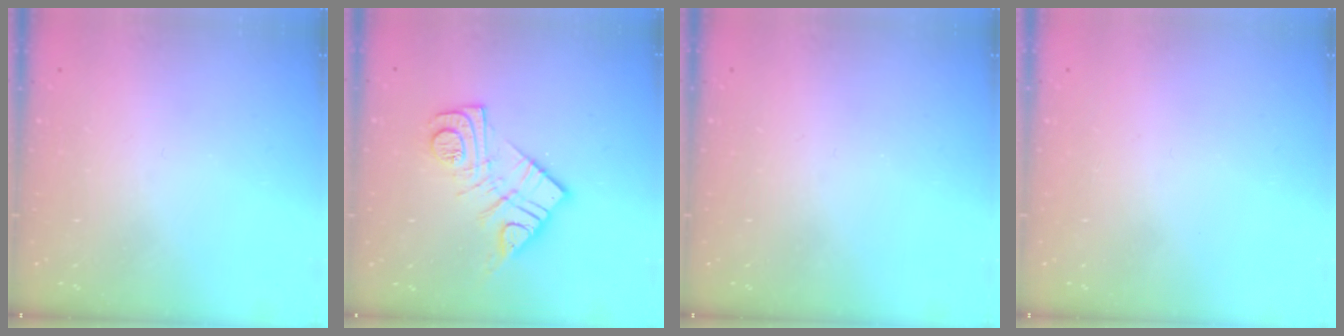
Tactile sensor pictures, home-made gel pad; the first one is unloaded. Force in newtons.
{"total": 13.9, "press": 13.8, "slide": 1.2}
{"total": 0.0}
{"total": 1.6, "press": 1.6, "slide": 0.1}